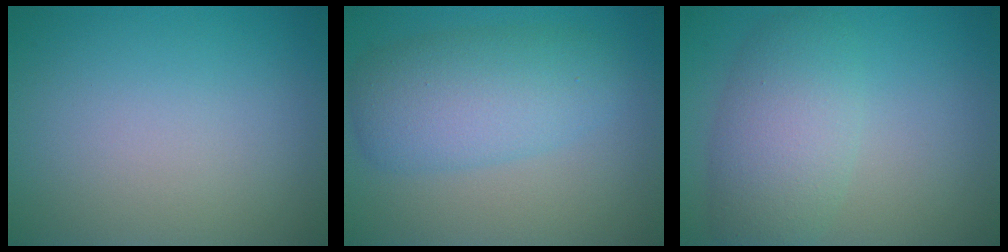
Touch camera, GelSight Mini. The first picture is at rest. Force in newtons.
{"total": 5.6, "press": 5.6, "slide": 0.1}
{"total": 5.1, "press": 5.1, "slide": 0.2}